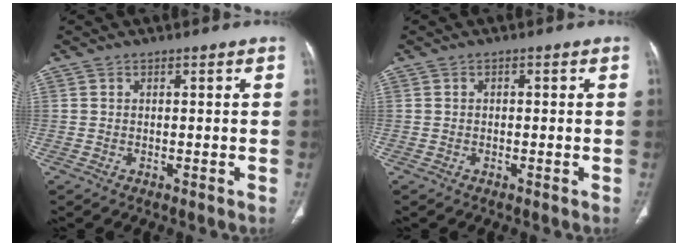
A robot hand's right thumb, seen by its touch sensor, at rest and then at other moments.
{"total": 0.5, "force": [0.0, 0.4, 0.4], "torque": [-0.004, 0.002, -0.004]}